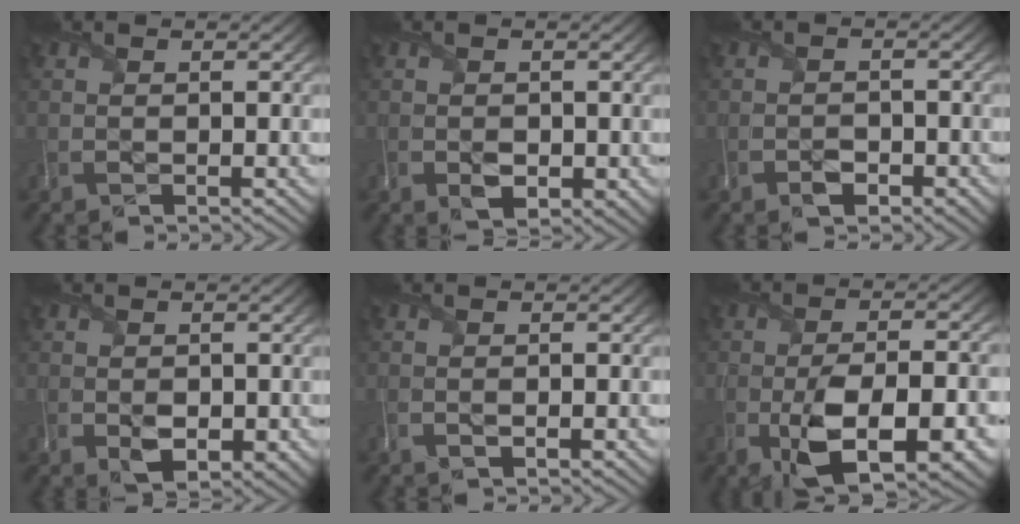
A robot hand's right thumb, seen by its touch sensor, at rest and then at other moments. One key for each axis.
{"total": 2.7, "fx": -0.7, "fy": 1.9, "fz": 1.8, "tx": -0.039, "ty": -0.015, "tz": -0.010}
{"total": 2.2, "fx": -1.4, "fy": 1.3, "fz": 1.1, "tx": -0.020, "ty": -0.002, "tz": -0.027}
{"total": 3.2, "fx": -0.8, "fy": 2.1, "fz": 2.3, "tx": -0.049, "ty": -0.017, "tz": -0.009}
{"total": 1.1, "fx": -0.5, "fy": 0.3, "fz": 1.0, "tx": -0.022, "ty": -0.005, "tz": -0.008}
{"total": 12.6, "fx": -4.8, "fy": 4.9, "fz": 10.6, "tx": -0.196, "ty": -0.021, "tz": -0.073}